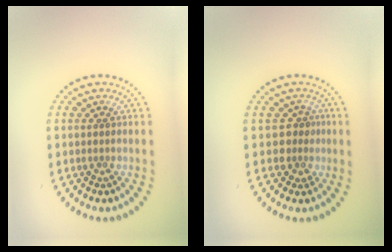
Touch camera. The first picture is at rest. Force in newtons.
{"total": 1.9, "press": 1.4, "slide": 1.2}